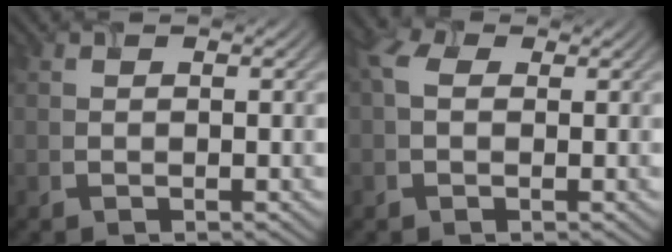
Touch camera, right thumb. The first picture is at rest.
{"total": 1.9, "force": [0.1, 1.5, 1.2], "torque": [-0.032, 0.004, -0.003]}